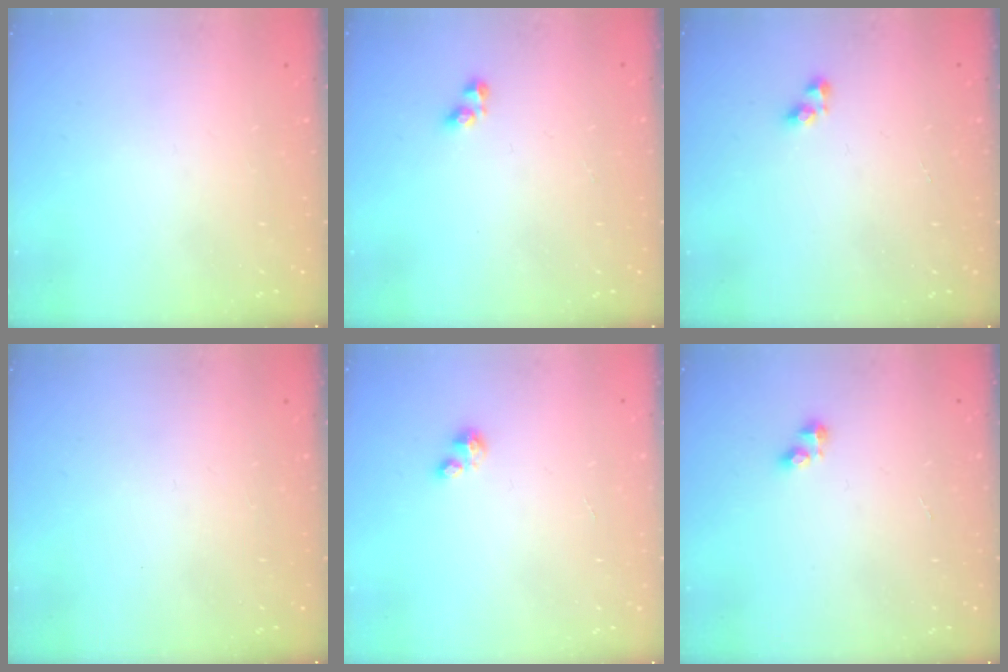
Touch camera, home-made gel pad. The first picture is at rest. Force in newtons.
{"total": 2.9, "press": 2.9, "slide": 0.4}
{"total": 3.6, "press": 3.6, "slide": 0.1}
{"total": 0.0}
{"total": 1.7, "press": 1.7, "slide": 0.4}
{"total": 2.5, "press": 2.5, "slide": 0.3}